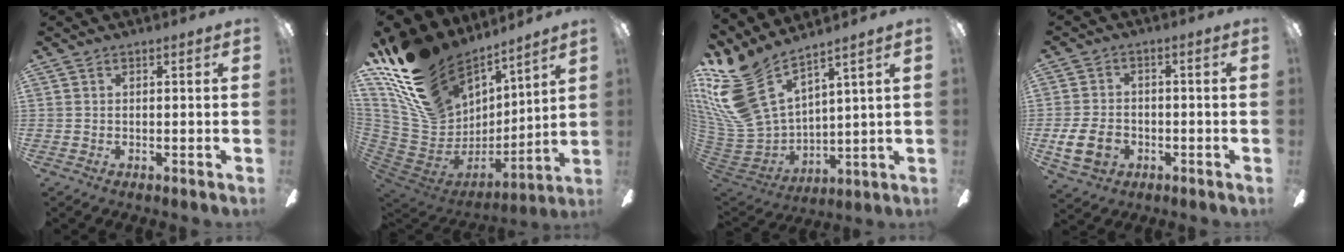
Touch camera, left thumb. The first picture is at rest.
{"total": 23.7, "force": [16.9, 13.1, 10.0], "torque": [-0.208, -0.104, 0.334]}
{"total": 17.4, "force": [11.3, 8.3, 10.3], "torque": [-0.254, -0.083, 0.206]}
{"total": 9.4, "force": [-2.8, 7.0, 5.6], "torque": [-0.121, 0.011, -0.050]}